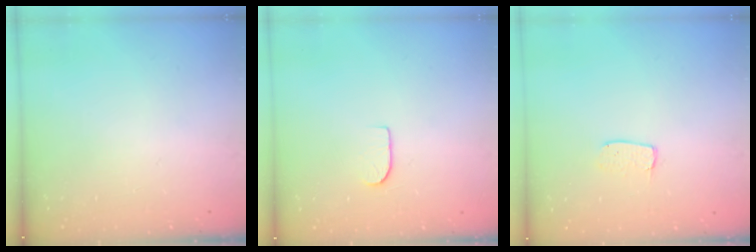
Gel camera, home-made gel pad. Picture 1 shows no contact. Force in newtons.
{"total": 5.5, "press": 5.5, "slide": 0.6}
{"total": 3.9, "press": 3.9, "slide": 0.3}